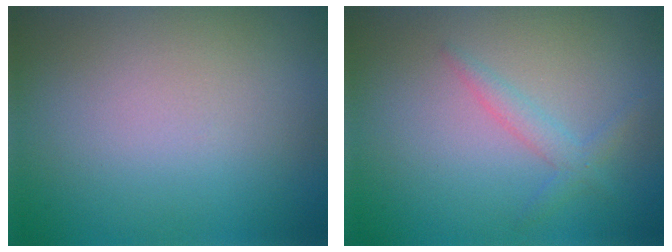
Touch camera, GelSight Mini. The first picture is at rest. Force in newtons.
{"total": 1.5, "press": 1.5, "slide": 0.1}